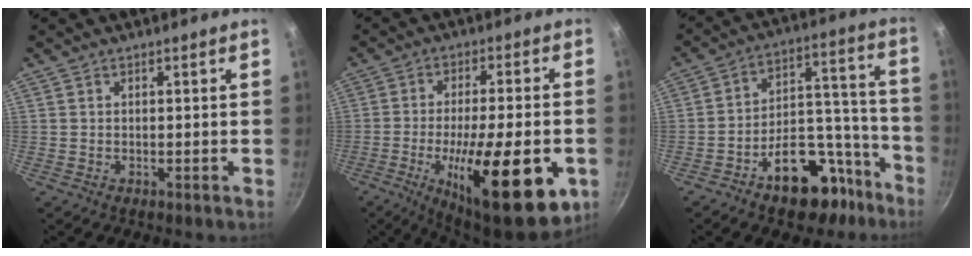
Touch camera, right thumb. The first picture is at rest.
{"total": 23.4, "force": [-7.5, 7.5, 20.9], "torque": [-0.298, -0.013, -0.096]}
{"total": 16.5, "force": [-10.0, 8.5, 9.9], "torque": [-0.103, 0.100, -0.153]}